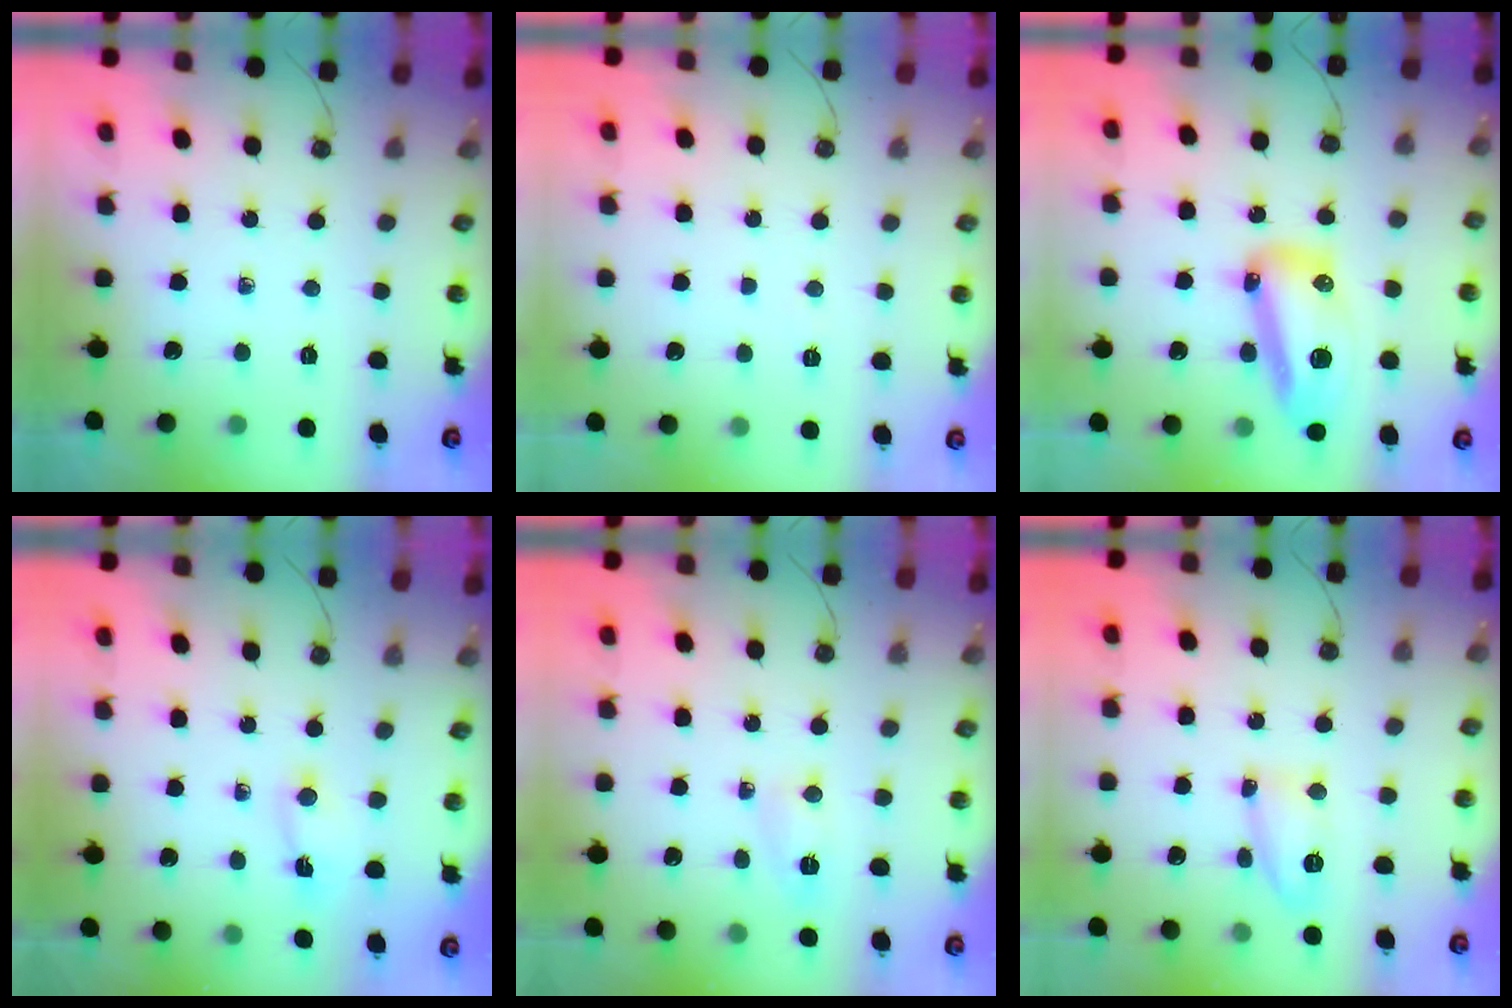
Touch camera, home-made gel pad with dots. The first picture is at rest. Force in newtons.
{"total": 17.6, "press": 5.1, "slide": 16.9}
{"total": 15.5, "press": 15.1, "slide": 3.1}
{"total": 1.4, "press": 1.4, "slide": 0.1}
{"total": 2.9, "press": 2.7, "slide": 1.0}
{"total": 22.7, "press": 10.7, "slide": 20.0}